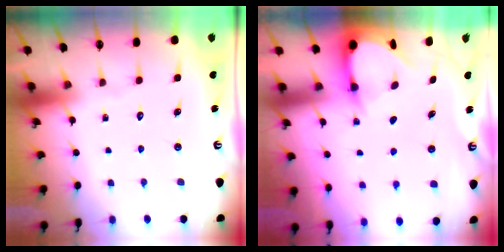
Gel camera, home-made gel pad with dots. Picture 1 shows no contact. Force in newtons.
{"total": 3.5, "press": 3.5, "slide": 0.3}